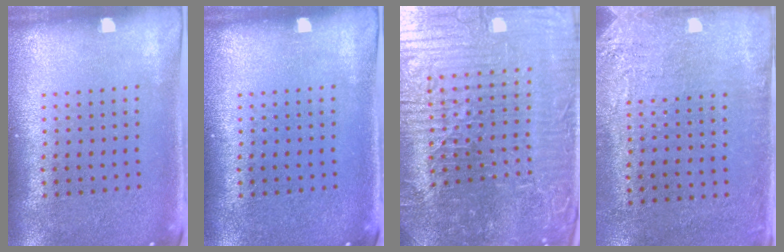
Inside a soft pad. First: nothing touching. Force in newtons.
{"total": 0.0}
{"total": 7.3, "press": 6.6, "slide": 3.1}
{"total": 2.7, "press": 2.3, "slide": 1.4}